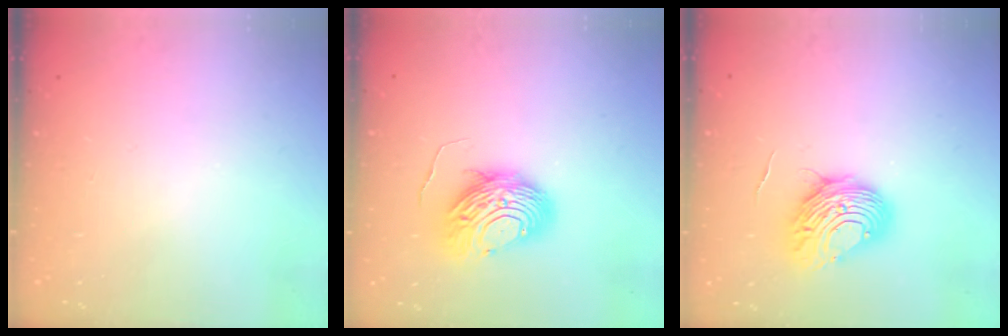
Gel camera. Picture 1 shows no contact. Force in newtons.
{"total": 10.8, "press": 10.8, "slide": 1.0}
{"total": 10.3, "press": 10.3, "slide": 0.7}